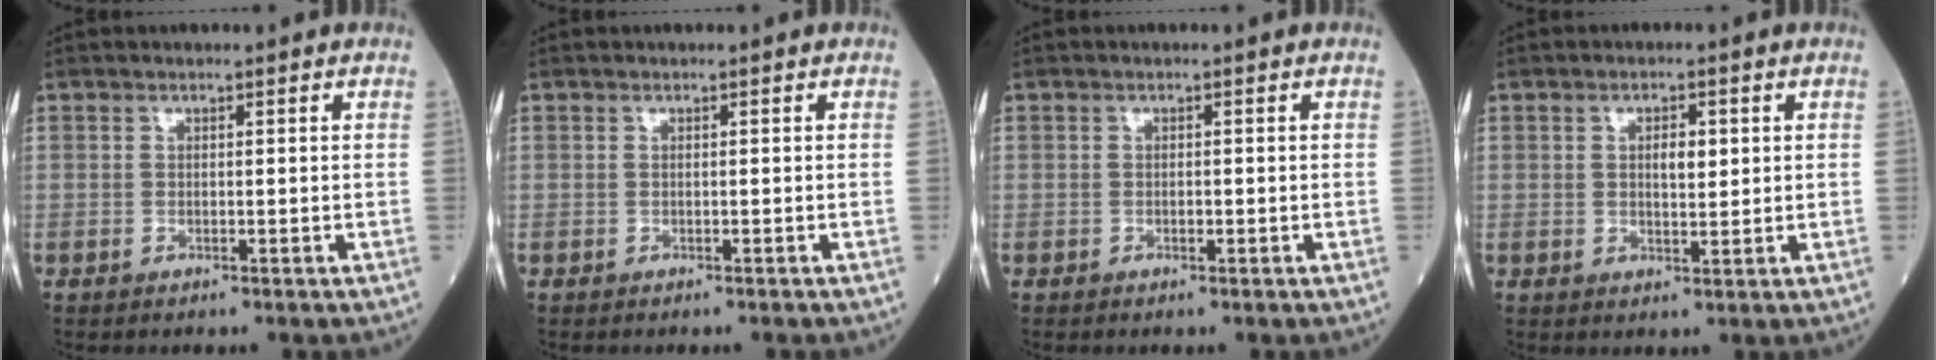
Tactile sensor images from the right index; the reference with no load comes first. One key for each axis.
{"total": 0.0}
{"total": 0.6, "fx": -0.3, "fy": 0.2, "fz": 0.5, "tx": -0.010, "ty": -0.001, "tz": -0.006}
{"total": 3.1, "fx": 0.7, "fy": 1.3, "fz": 2.8, "tx": -0.044, "ty": 0.001, "tz": 0.011}